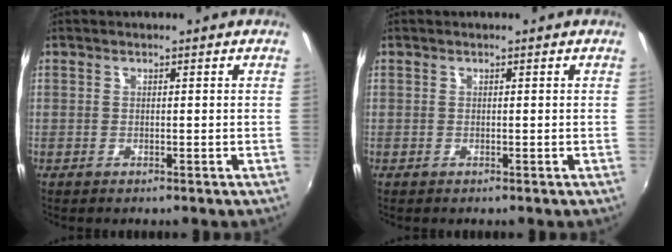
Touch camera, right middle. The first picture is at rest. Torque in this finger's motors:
{"motor_torque": [0.00, 0.00, 0.00, 0.00]}